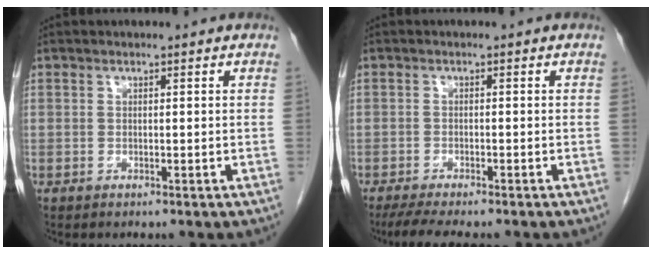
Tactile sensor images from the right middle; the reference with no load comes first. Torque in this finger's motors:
{"motor_torque": [0.35, -0.30, 0.06, 0.02]}